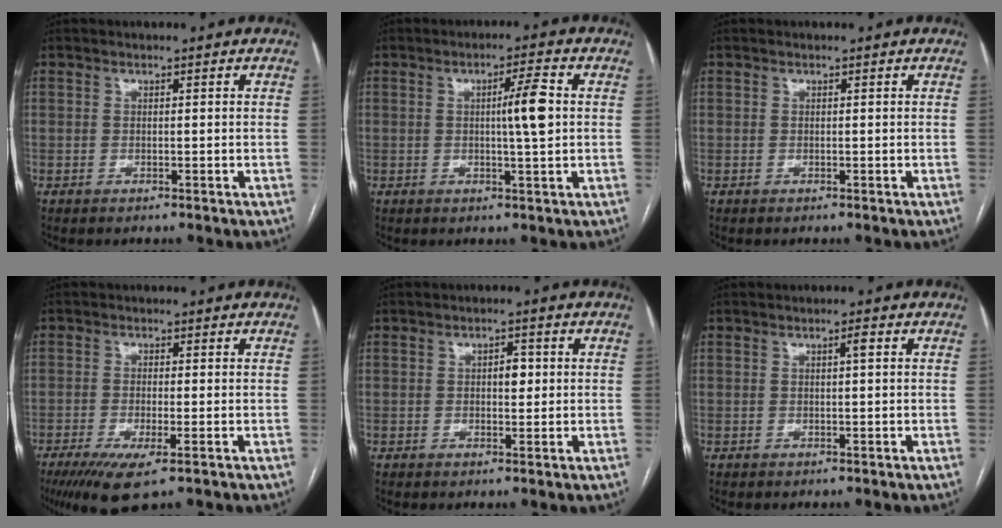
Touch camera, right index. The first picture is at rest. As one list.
[{"total": 5.2, "force": [0.3, -0.3, 5.2], "torque": [-0.084, 0.003, 0.005]}, {"total": 0.0}, {"total": 6.7, "force": [-3.6, 1.0, 5.5], "torque": [-0.098, -0.018, -0.061]}, {"total": 2.3, "force": [0.2, 1.1, 2.0], "torque": [-0.028, 0.006, 0.003]}, {"total": 1.0, "force": [0.3, -0.1, 1.0], "torque": [-0.017, 0.003, 0.004]}]